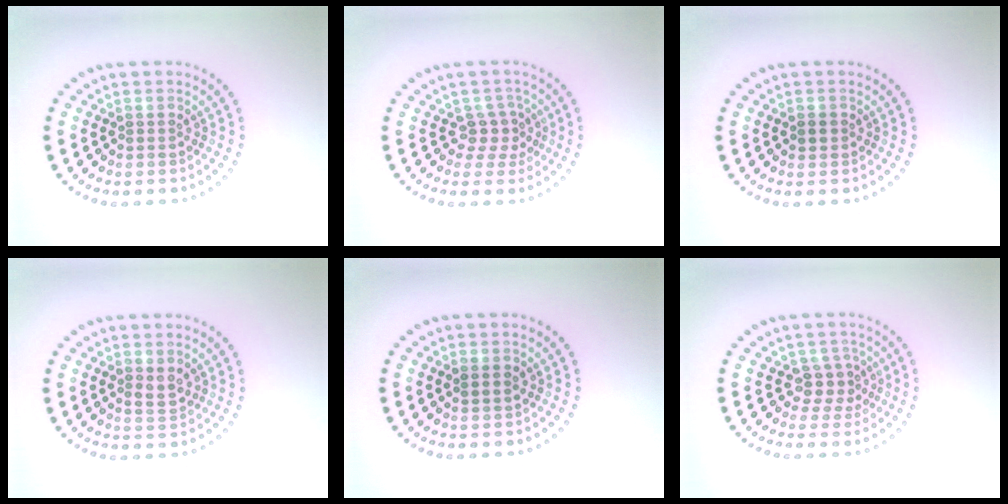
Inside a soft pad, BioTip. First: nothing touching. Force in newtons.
{"total": 2.1, "press": 1.6, "slide": 1.4}
{"total": 0.9, "press": 0.8, "slide": 0.3}
{"total": 1.4, "press": 1.3, "slide": 0.5}
{"total": 1.2, "press": 1.2, "slide": 0.4}
{"total": 2.3, "press": 1.8, "slide": 1.5}